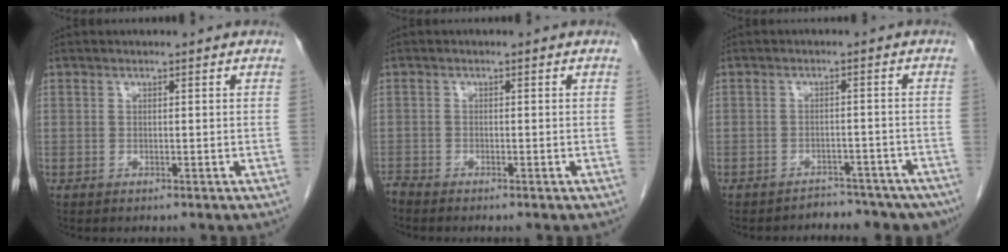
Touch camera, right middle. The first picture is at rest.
{"total": 1.1, "force": [-1.1, -0.1, -0.1], "torque": [-0.002, -0.006, -0.022]}
{"total": 9.8, "force": [-8.7, 4.2, 1.5], "torque": [-0.002, 0.016, -0.092]}